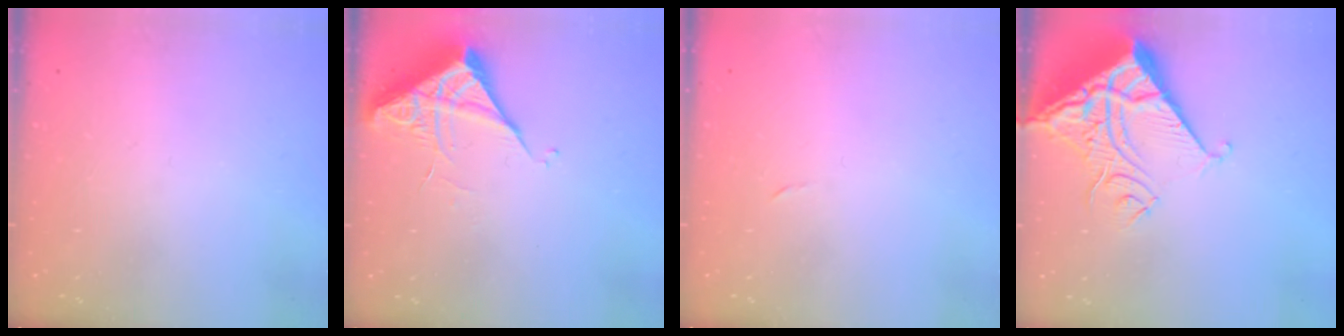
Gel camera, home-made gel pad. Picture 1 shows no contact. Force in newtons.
{"total": 5.8, "press": 5.8, "slide": 0.2}
{"total": 2.3, "press": 2.3, "slide": 0.4}
{"total": 11.2, "press": 11.1, "slide": 1.5}